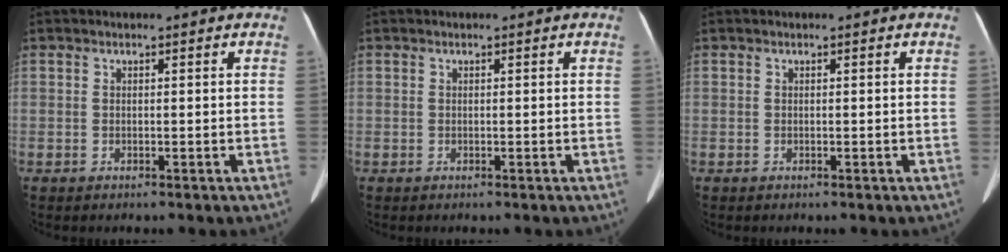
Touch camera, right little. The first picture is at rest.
{"total": 0.0}
{"total": 0.0}